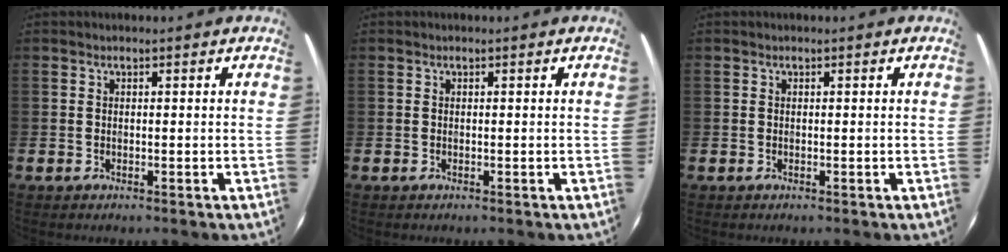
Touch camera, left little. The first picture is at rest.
{"total": 0.0}
{"total": 0.0}